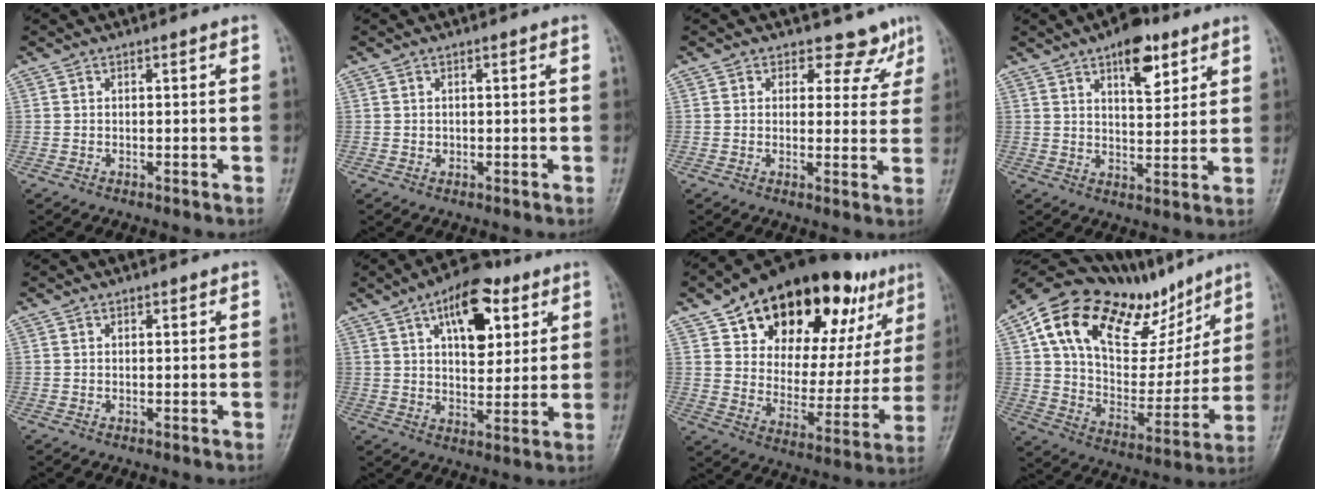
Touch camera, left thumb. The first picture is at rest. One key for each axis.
{"total": 0.7, "fx": 0.1, "fy": 0.6, "fz": 0.2, "tx": 0.001, "ty": 0.001, "tz": 0.001}
{"total": 6.3, "fx": 4.8, "fy": 4.1, "fz": 0.7, "tx": 0.030, "ty": -0.029, "tz": 0.046}
{"total": 9.4, "fx": 5.4, "fy": 4.4, "fz": 6.4, "tx": -0.068, "ty": -0.026, "tz": 0.078}
{"total": 0.6, "fx": 0.3, "fy": 0.5, "fz": 0.1, "tx": 0.002, "ty": -0.001, "tz": 0.003}
{"total": 13.8, "fx": 6.1, "fy": 7.2, "fz": 10.1, "tx": -0.114, "ty": -0.015, "tz": 0.093}
{"total": 28.4, "fx": 17.3, "fy": 14.2, "fz": 17.4, "tx": -0.211, "ty": -0.038, "tz": 0.264}
{"total": 28.4, "fx": 15.6, "fy": 14.6, "fz": 18.7, "tx": -0.264, "ty": -0.010, "tz": 0.263}